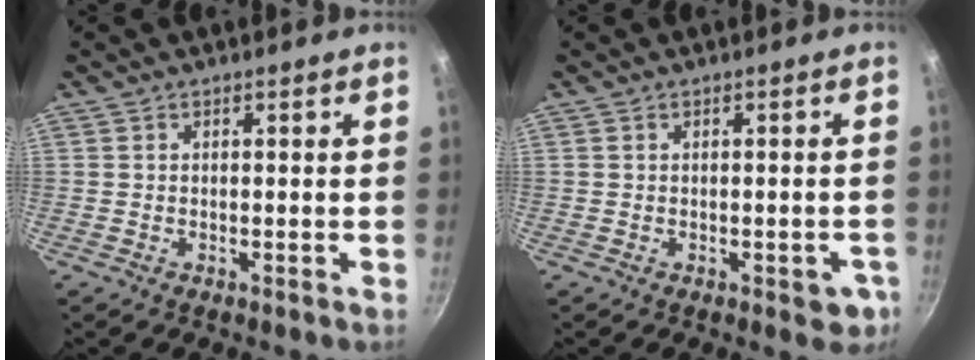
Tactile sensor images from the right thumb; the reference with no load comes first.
{"total": 4.1, "force": [-1.3, 2.1, 3.2], "torque": [-0.014, 0.009, -0.013]}